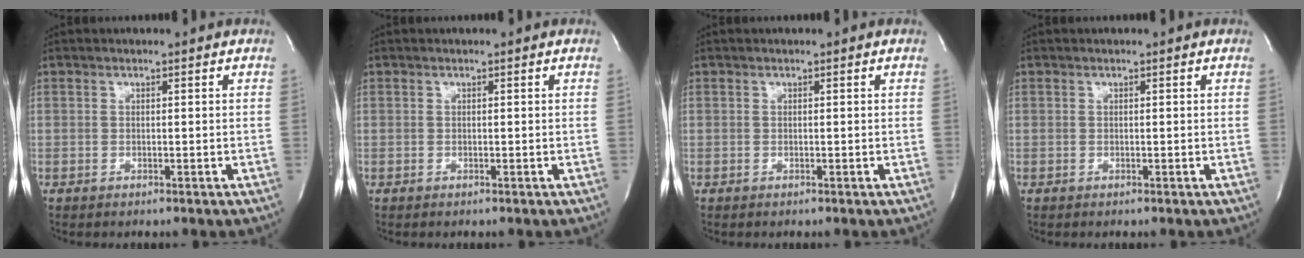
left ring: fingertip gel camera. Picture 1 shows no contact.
{"total": 0.0}
{"total": 0.0}
{"total": 0.0}